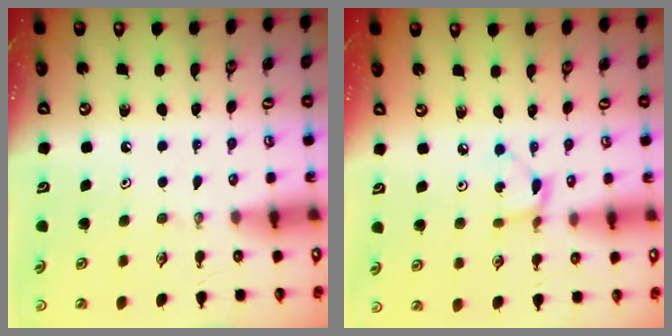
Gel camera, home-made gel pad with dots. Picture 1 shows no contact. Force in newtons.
{"total": 2.9, "press": 2.9, "slide": 0.2}